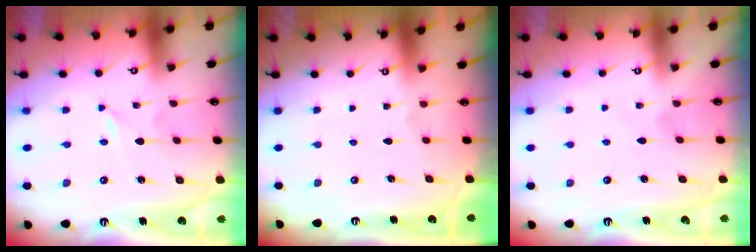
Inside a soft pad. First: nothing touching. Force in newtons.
{"total": 0.0}
{"total": 3.1, "press": 3.1, "slide": 0.4}